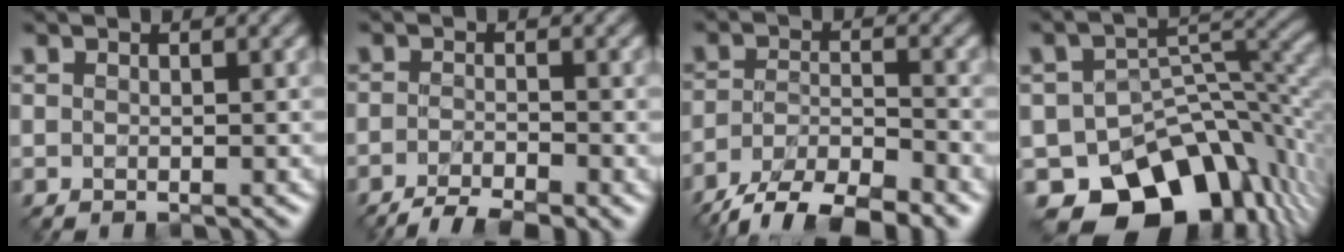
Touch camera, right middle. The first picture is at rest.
{"total": 4.8, "force": [-3.7, 1.0, 2.9], "torque": [-0.041, -0.005, -0.070]}
{"total": 8.0, "force": [-6.4, 2.2, 4.3], "torque": [-0.076, -0.008, -0.115]}
{"total": 12.0, "force": [-7.1, 7.2, 6.5], "torque": [-0.086, -0.006, -0.117]}